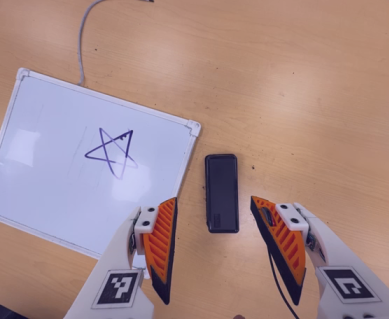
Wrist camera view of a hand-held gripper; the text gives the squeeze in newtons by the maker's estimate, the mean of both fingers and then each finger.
{"total": 0.0}